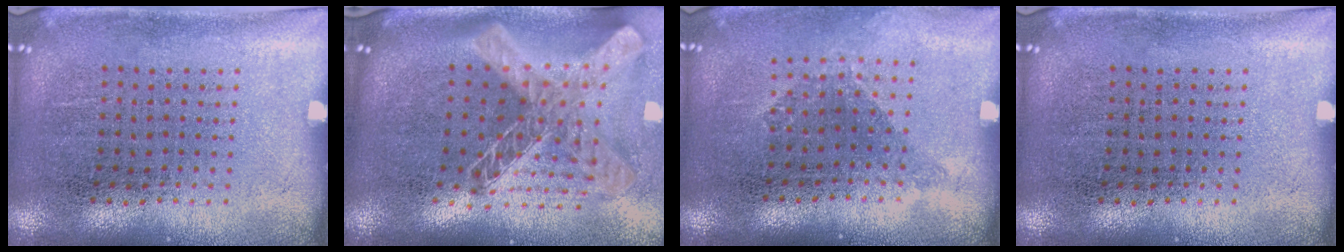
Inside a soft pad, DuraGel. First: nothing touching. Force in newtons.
{"total": 2.4, "press": 1.8, "slide": 1.6}
{"total": 1.1, "press": 0.8, "slide": 0.7}
{"total": 0.0}